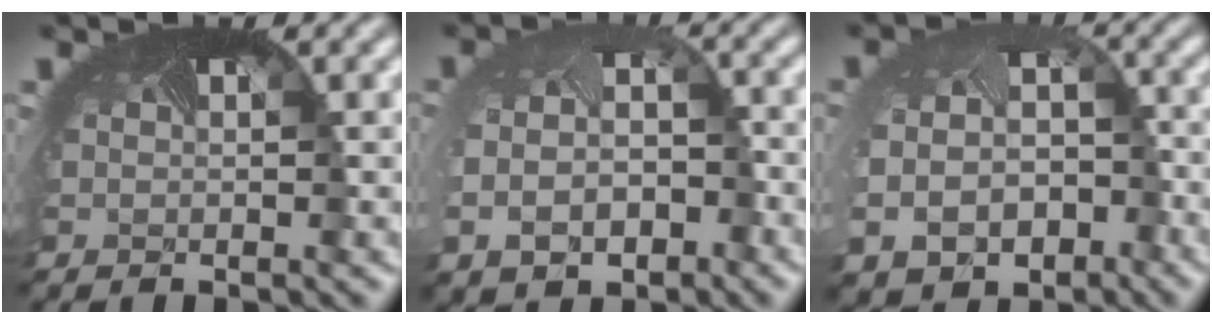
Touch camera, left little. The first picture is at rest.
{"total": 6.2, "force": [-2.6, 4.2, 3.8], "torque": [-0.086, -0.032, -0.028]}
{"total": 9.9, "force": [-4.3, 7.3, 5.1], "torque": [-0.107, -0.054, -0.047]}